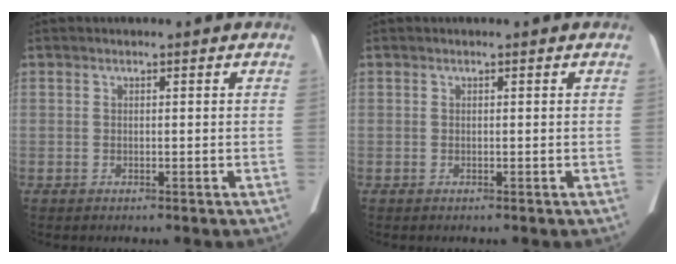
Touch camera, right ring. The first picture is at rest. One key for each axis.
{"total": 0.0}